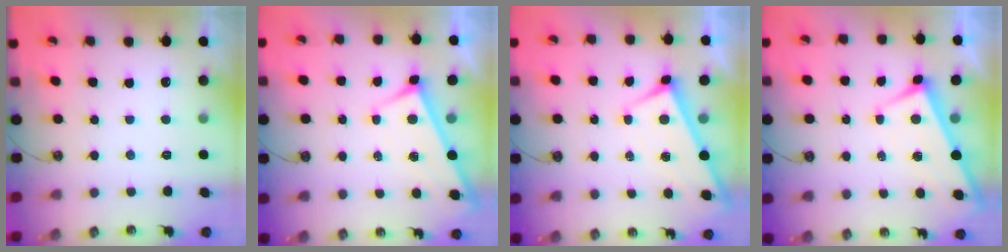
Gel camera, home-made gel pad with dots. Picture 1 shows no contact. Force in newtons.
{"total": 2.9, "press": 2.9, "slide": 0.3}
{"total": 1.4, "press": 1.3, "slide": 0.5}
{"total": 2.8, "press": 2.8, "slide": 0.1}